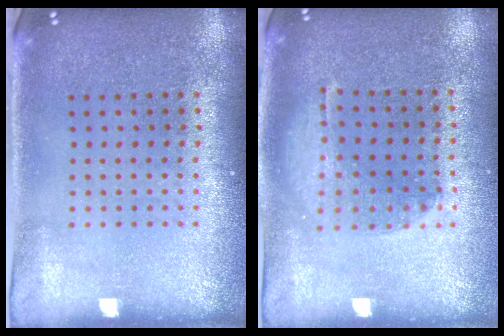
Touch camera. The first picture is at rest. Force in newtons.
{"total": 1.3, "press": 1.2, "slide": 0.4}